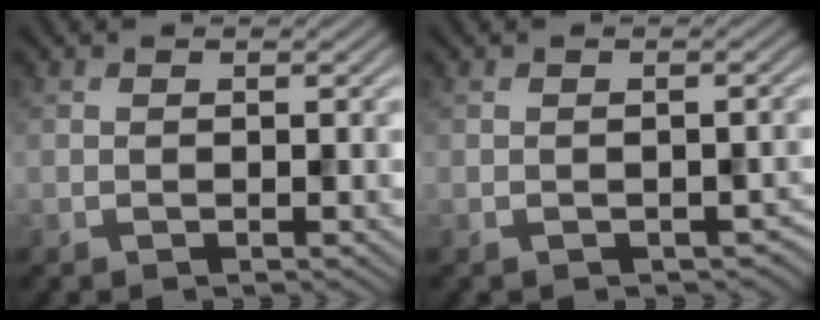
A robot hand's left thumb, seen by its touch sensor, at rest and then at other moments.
{"total": 2.1, "force": [-1.0, 1.3, 1.3], "torque": [-0.019, -0.011, -0.007]}